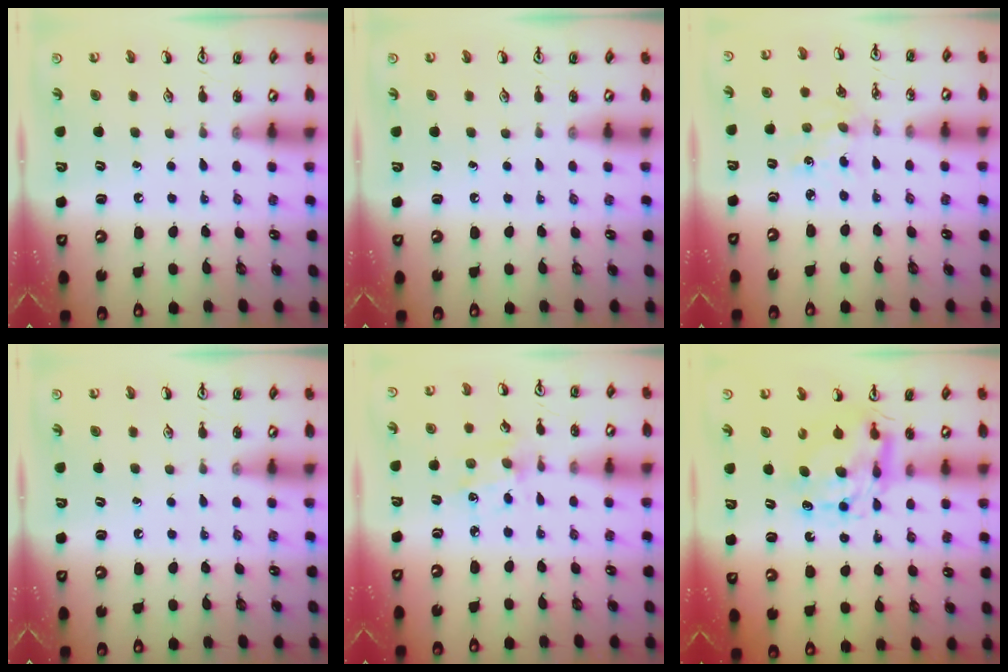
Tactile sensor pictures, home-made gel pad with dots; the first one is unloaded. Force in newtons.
{"total": 0.0}
{"total": 3.9, "press": 3.8, "slide": 0.4}
{"total": 0.0}
{"total": 2.8, "press": 2.8, "slide": 0.5}
{"total": 9.1, "press": 9.1, "slide": 0.8}